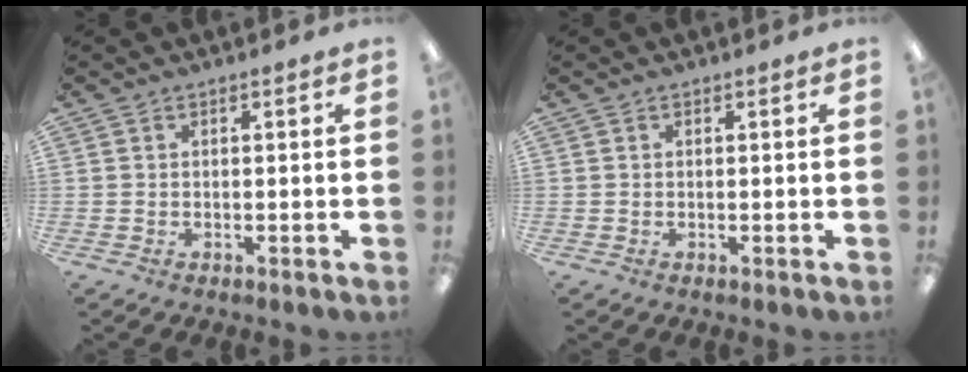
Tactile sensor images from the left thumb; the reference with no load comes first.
{"total": 0.0}